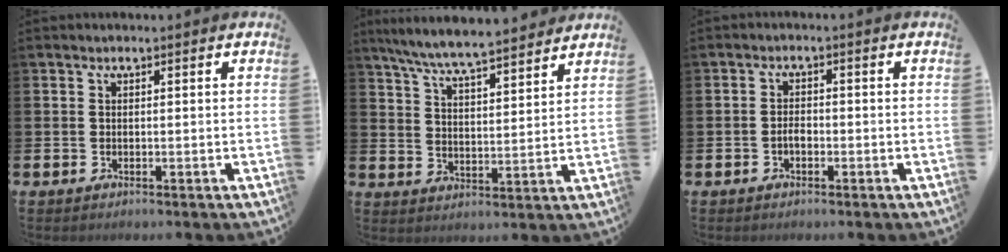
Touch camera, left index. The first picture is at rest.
{"total": 7.6, "force": [7.2, 0.2, 2.2], "torque": [-0.069, -0.045, 0.129]}
{"total": 1.7, "force": [-0.6, 1.0, 1.3], "torque": [-0.018, 0.002, -0.015]}